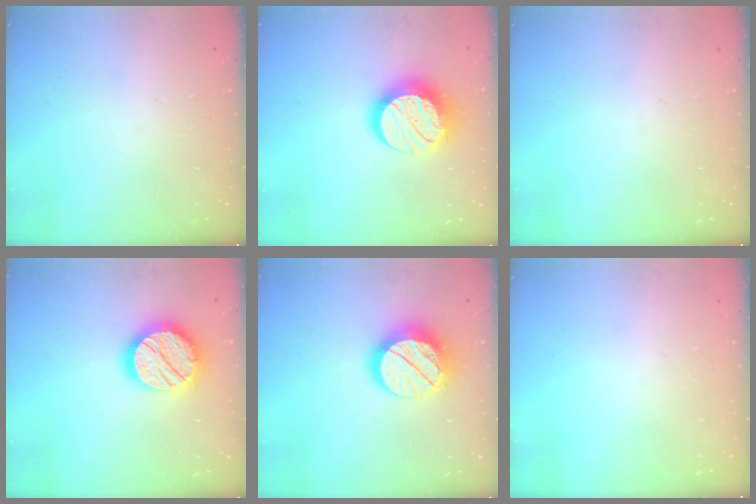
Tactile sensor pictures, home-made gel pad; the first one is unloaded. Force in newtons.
{"total": 14.8, "press": 14.7, "slide": 1.1}
{"total": 0.0}
{"total": 18.4, "press": 18.3, "slide": 1.7}
{"total": 14.9, "press": 14.8, "slide": 0.9}
{"total": 0.0}